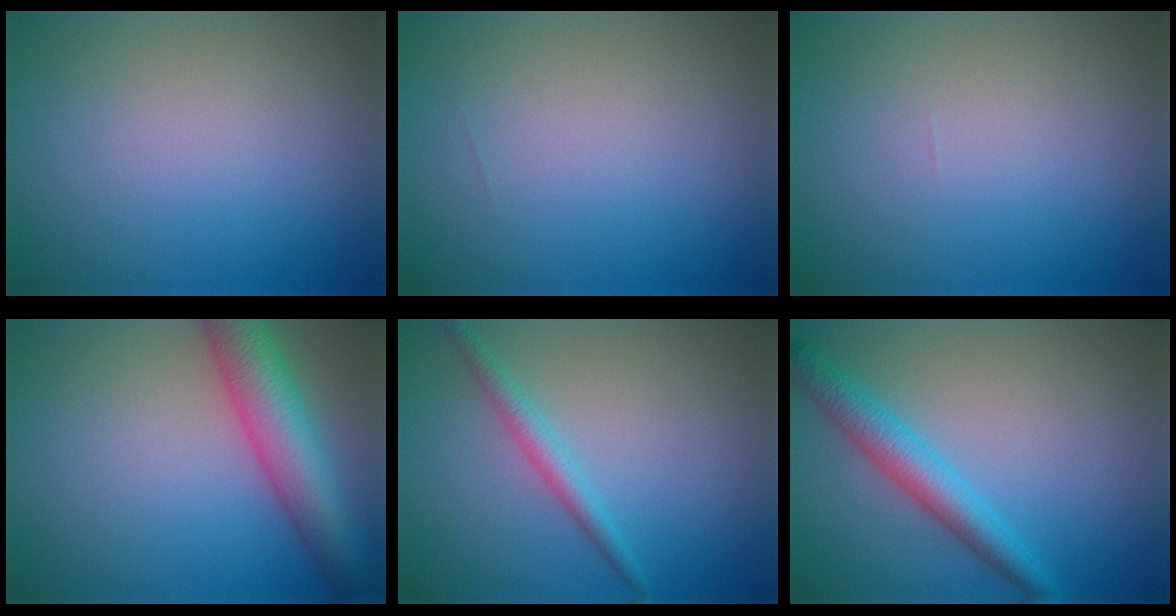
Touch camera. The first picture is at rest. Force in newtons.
{"total": 0.0}
{"total": 0.0}
{"total": 7.8, "press": 7.8, "slide": 0.4}
{"total": 2.1, "press": 2.1, "slide": 0.0}
{"total": 4.0, "press": 4.0, "slide": 0.0}